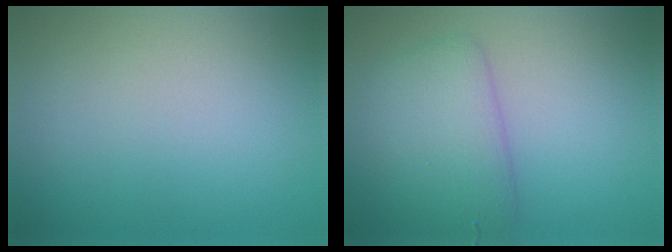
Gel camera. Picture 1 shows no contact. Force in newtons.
{"total": 4.6, "press": 4.6, "slide": 0.1}